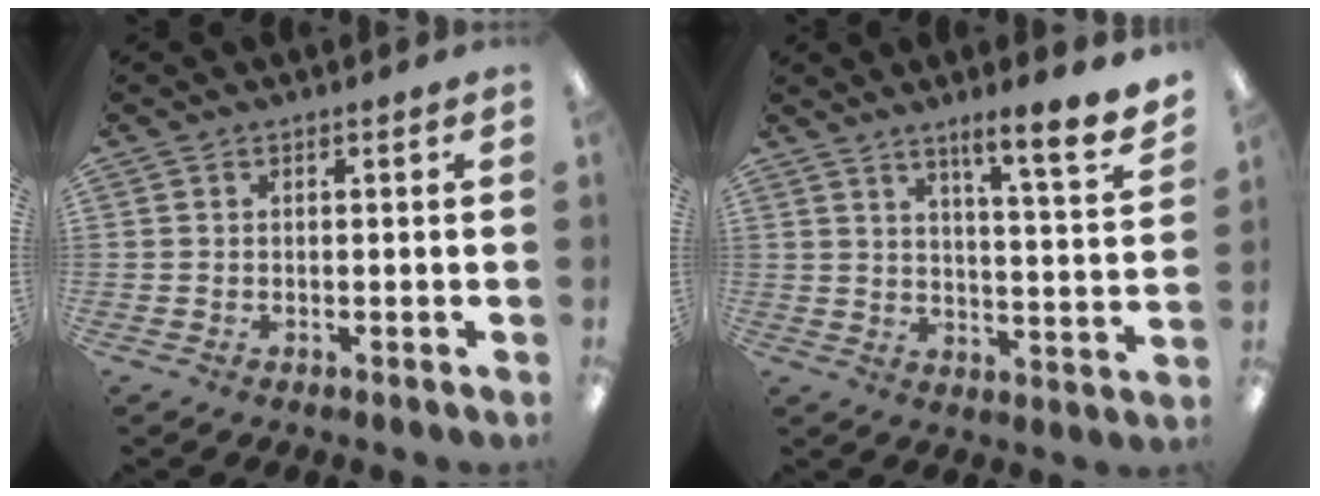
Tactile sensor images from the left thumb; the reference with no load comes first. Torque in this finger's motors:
{"motor_torque": [0.38, 0.12, 1.05, -1.05, 0.24]}